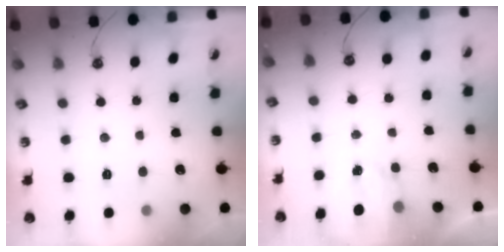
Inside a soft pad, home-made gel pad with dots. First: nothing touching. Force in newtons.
{"total": 2.6, "press": 2.6, "slide": 0.3}